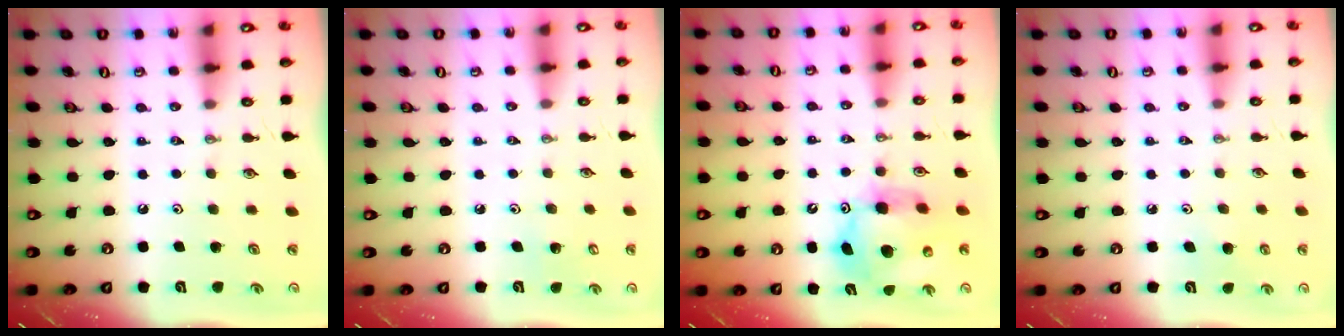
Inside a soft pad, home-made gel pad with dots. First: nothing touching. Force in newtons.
{"total": 2.8, "press": 2.8, "slide": 0.2}
{"total": 12.0, "press": 11.9, "slide": 0.8}
{"total": 3.4, "press": 3.4, "slide": 0.4}